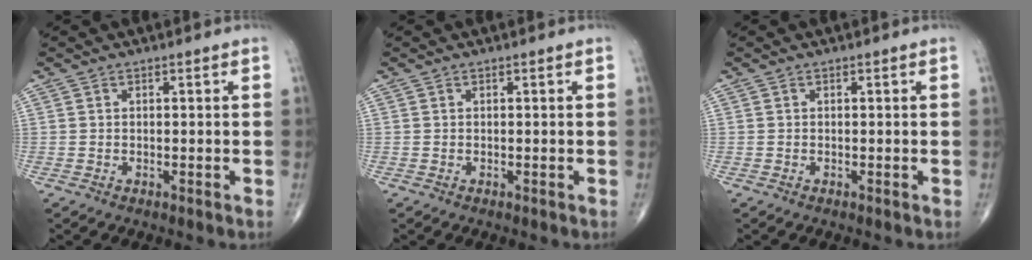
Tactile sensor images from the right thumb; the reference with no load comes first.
{"total": 0.0}
{"total": 0.0}